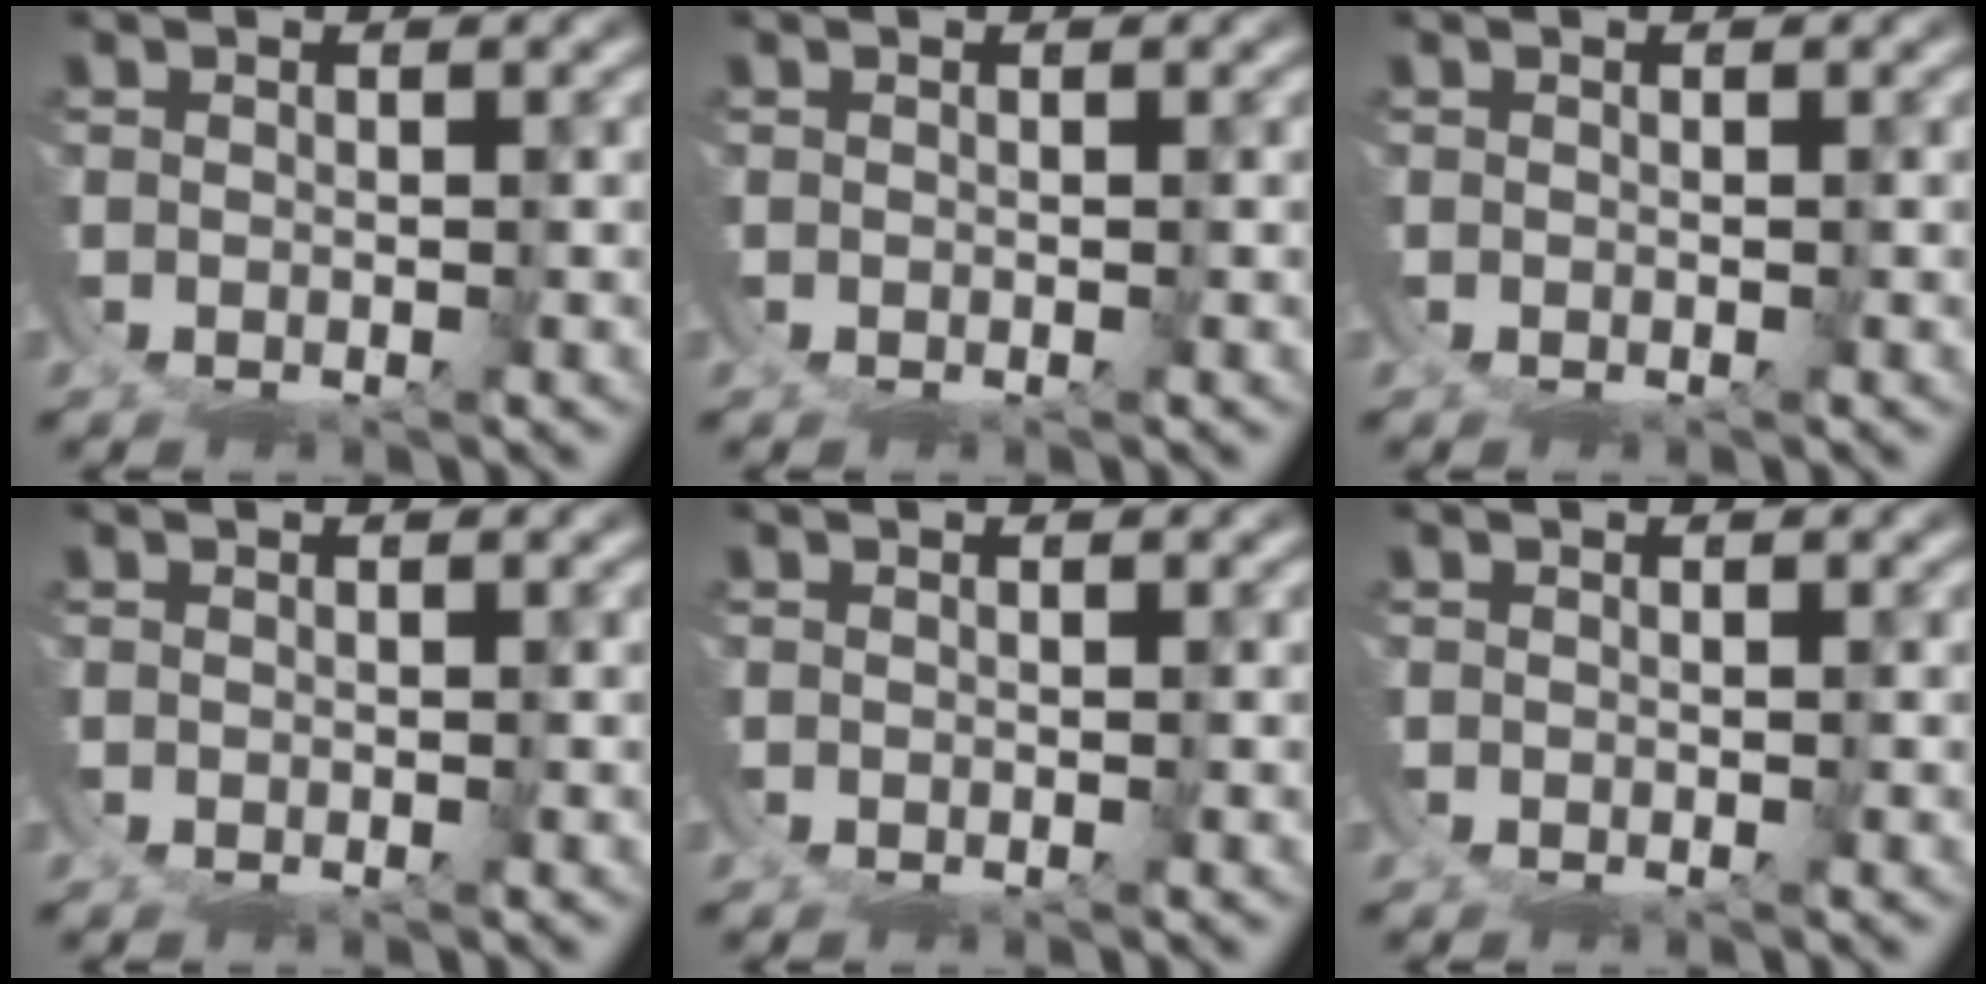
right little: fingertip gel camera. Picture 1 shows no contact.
{"total": 0.0}
{"total": 0.0}
{"total": 0.0}
{"total": 0.0}
{"total": 0.0}